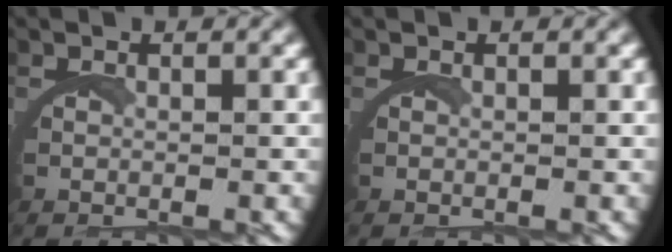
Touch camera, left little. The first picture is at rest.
{"total": 0.0}